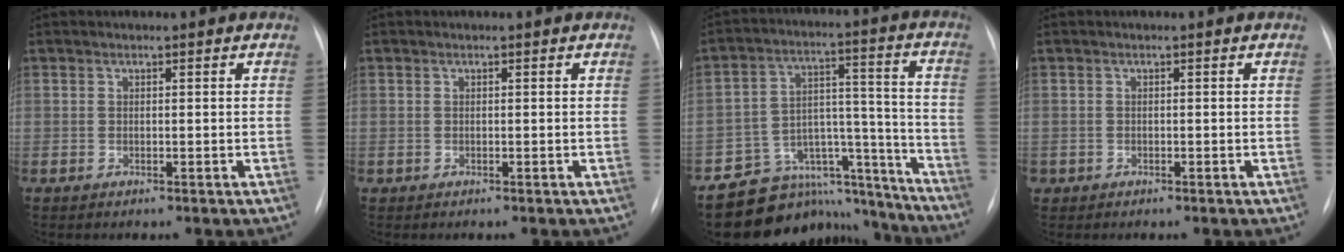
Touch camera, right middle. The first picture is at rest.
{"total": 0.0}
{"total": 14.9, "force": [-13.9, 5.4, 0.7], "torque": [0.016, 0.082, -0.207]}
{"total": 0.5, "force": [-0.2, 0.5, 0.0], "torque": [-0.003, 0.002, -0.003]}